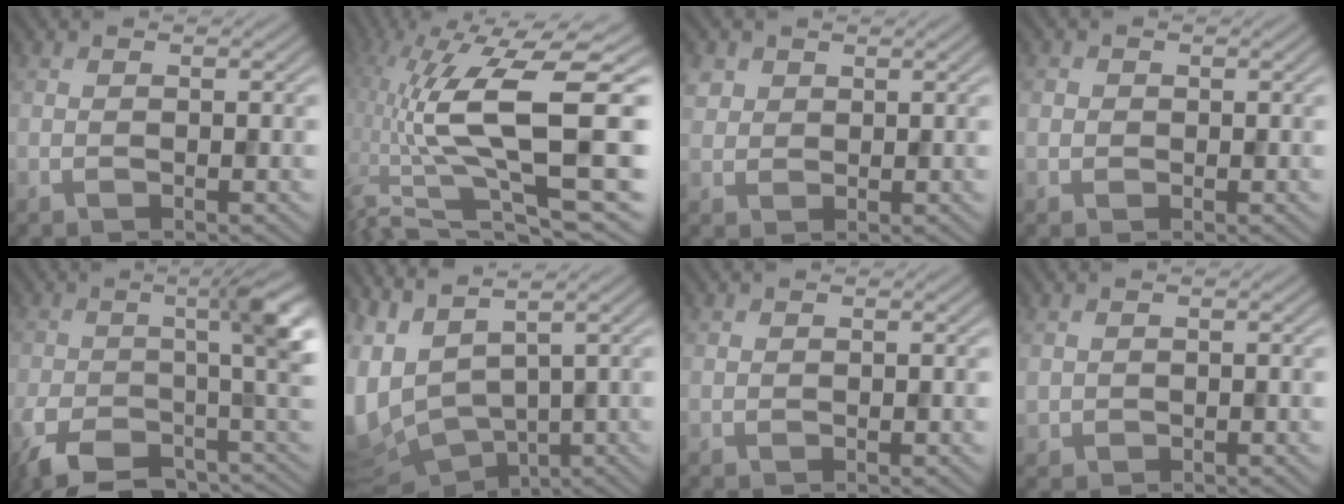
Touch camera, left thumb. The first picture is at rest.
{"total": 14.8, "force": [1.2, 3.7, 14.3], "torque": [-0.273, 0.007, 0.028]}
{"total": 2.4, "force": [1.1, 2.0, 0.7], "torque": [-0.025, 0.000, 0.024]}
{"total": 1.3, "force": [0.1, 1.3, 0.2], "torque": [0.002, -0.003, 0.000]}
{"total": 11.3, "force": [-4.9, 3.8, 9.4], "torque": [-0.156, -0.029, -0.083]}
{"total": 9.4, "force": [0.7, 5.6, 7.5], "torque": [-0.204, -0.025, 0.049]}
{"total": 0.6, "force": [0.5, 0.3, 0.1], "torque": [-0.003, -0.001, 0.014]}
{"total": 1.1, "force": [0.5, 1.0, 0.2], "torque": [-0.010, -0.005, 0.013]}